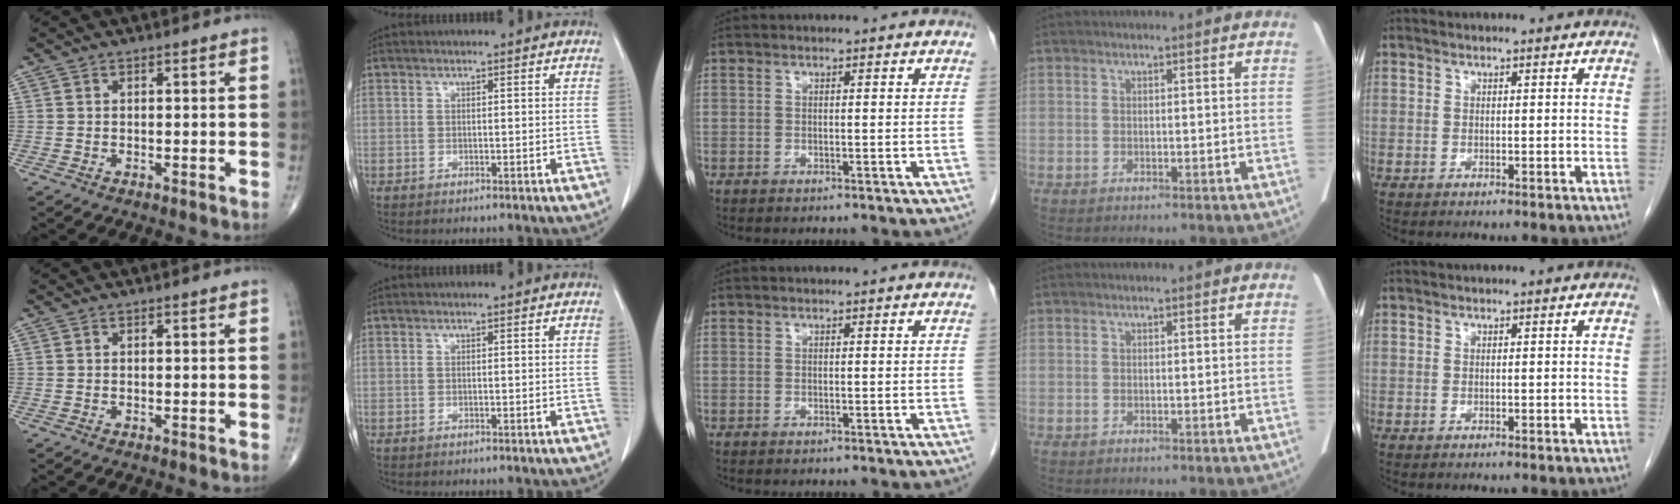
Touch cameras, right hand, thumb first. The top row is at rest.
{}